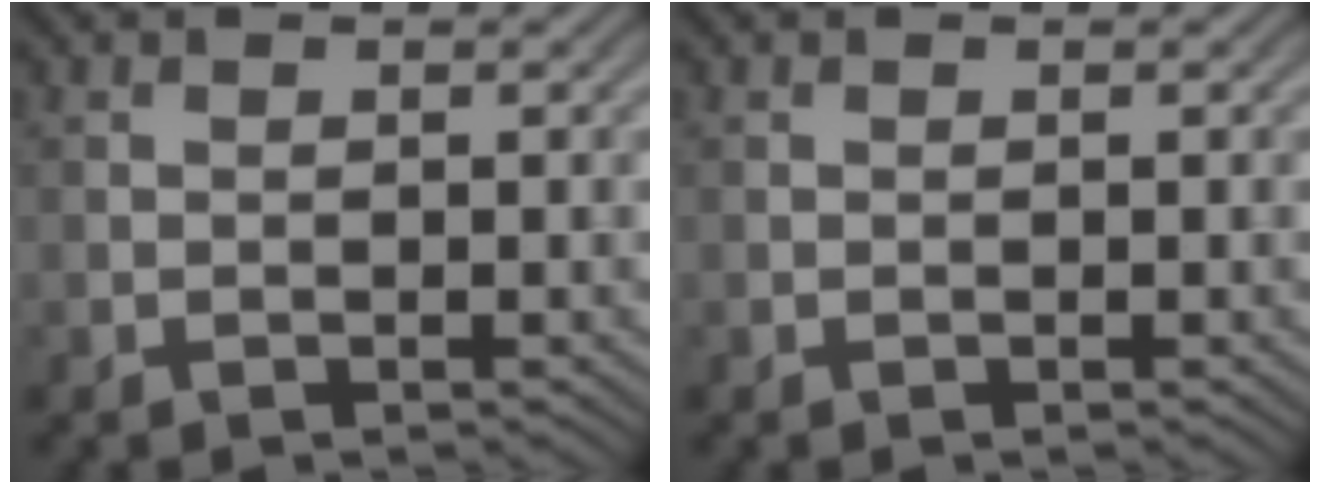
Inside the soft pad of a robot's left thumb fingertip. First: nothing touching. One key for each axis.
{"total": 0.0}